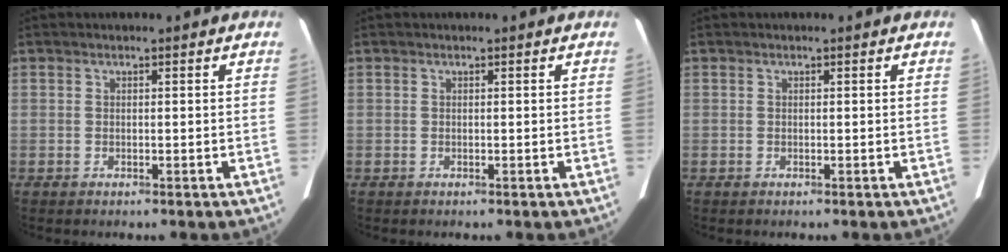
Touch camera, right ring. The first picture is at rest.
{"total": 0.0}
{"total": 0.0}